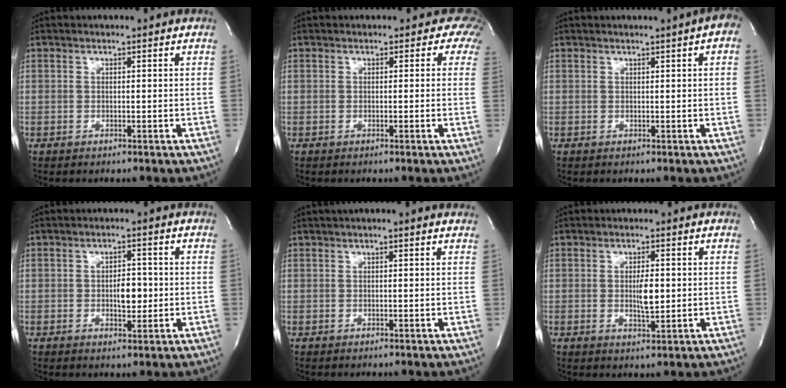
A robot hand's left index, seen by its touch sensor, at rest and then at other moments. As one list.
[{"total": 2.7, "force": [1.0, 2.4, 0.9], "torque": [0.019, -0.005, -0.013]}, {"total": 3.0, "force": [1.1, 0.3, 2.8], "torque": [-0.031, 0.005, 0.009]}, {"total": 3.9, "force": [-0.4, 1.9, 3.4], "torque": [-0.046, 0.002, -0.002]}, {"total": 1.7, "force": [0.8, 0.3, 1.4], "torque": [-0.023, 0.012, 0.006]}, {"total": 3.8, "force": [0.0, 1.1, 3.7], "torque": [-0.063, -0.003, 0.003]}]